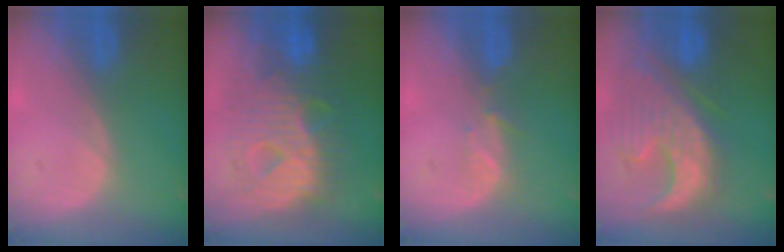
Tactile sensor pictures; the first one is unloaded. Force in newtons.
{"total": 12.1, "press": 12.0, "slide": 1.4}
{"total": 1.9, "press": 1.8, "slide": 0.7}
{"total": 12.8, "press": 11.2, "slide": 6.2}